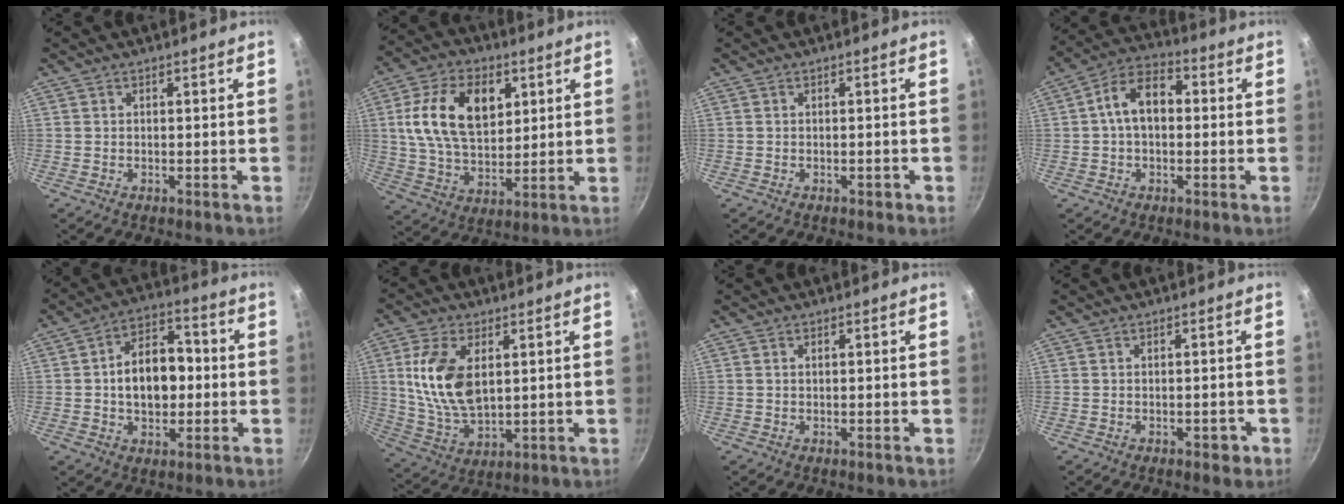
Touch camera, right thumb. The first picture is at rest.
{"total": 17.0, "force": [4.8, 10.9, 12.2], "torque": [-0.198, -0.006, 0.082]}
{"total": 0.9, "force": [-0.5, 0.4, 0.6], "torque": [-0.005, 0.005, -0.005]}
{"total": 9.9, "force": [0.7, 6.4, 7.5], "torque": [-0.103, 0.033, -0.004]}
{"total": 12.9, "force": [-0.3, 8.8, 9.5], "torque": [-0.112, 0.028, -0.013]}
{"total": 13.9, "force": [3.0, 8.0, 11.0], "torque": [-0.202, -0.019, 0.068]}
{"total": 0.6, "force": [0.2, 0.4, 0.5], "torque": [-0.007, 0.003, 0.003]}
{"total": 2.1, "force": [-1.0, 1.2, 1.4], "torque": [-0.004, 0.013, -0.008]}